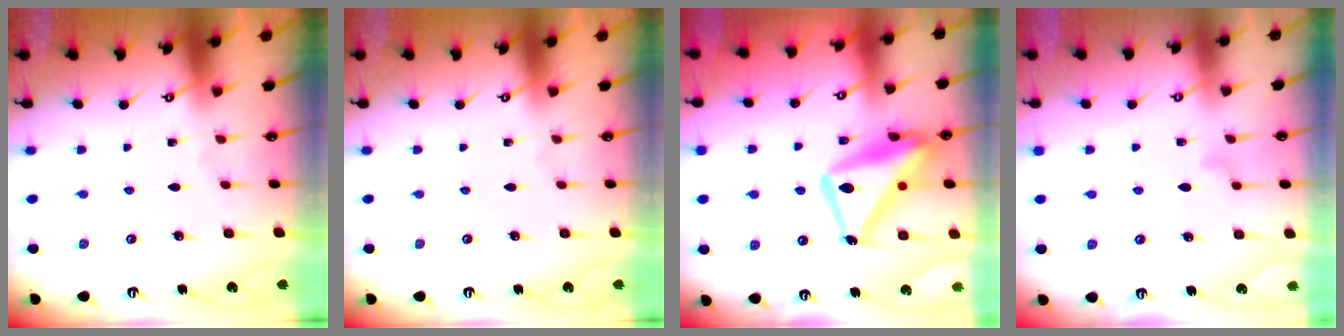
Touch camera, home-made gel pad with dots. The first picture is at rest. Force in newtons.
{"total": 0.0}
{"total": 17.7, "press": 17.6, "slide": 1.6}
{"total": 7.7, "press": 7.7, "slide": 0.3}